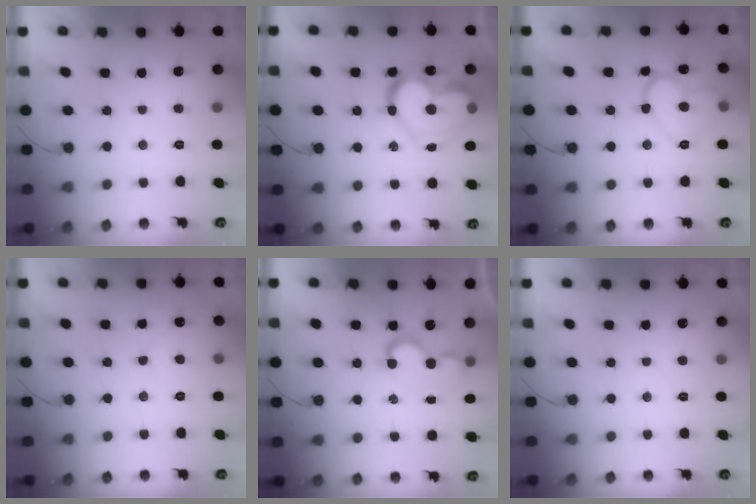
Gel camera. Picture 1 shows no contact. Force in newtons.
{"total": 19.6, "press": 19.6, "slide": 1.6}
{"total": 14.2, "press": 14.2, "slide": 1.3}
{"total": 4.8, "press": 4.8, "slide": 0.4}
{"total": 6.9, "press": 6.9, "slide": 0.1}
{"total": 1.7, "press": 1.7, "slide": 0.1}